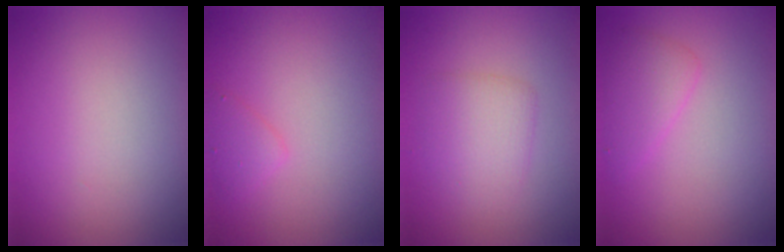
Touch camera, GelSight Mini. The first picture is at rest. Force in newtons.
{"total": 1.4, "press": 1.4, "slide": 0.1}
{"total": 2.7, "press": 2.7, "slide": 0.1}
{"total": 2.1, "press": 2.1, "slide": 0.1}